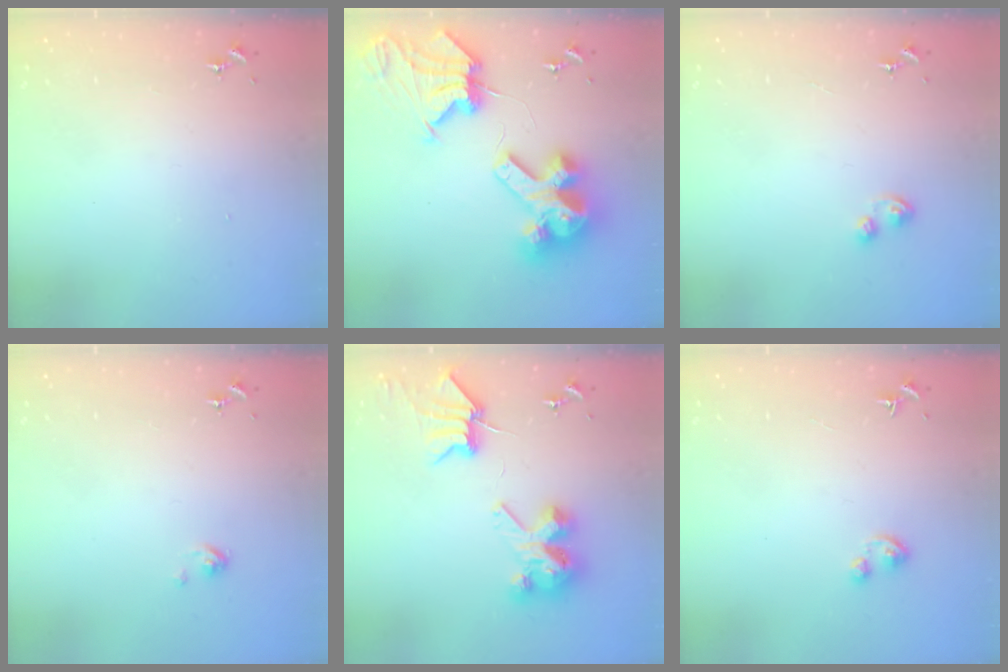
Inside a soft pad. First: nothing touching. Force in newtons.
{"total": 18.6, "press": 18.5, "slide": 2.3}
{"total": 3.3, "press": 3.2, "slide": 0.5}
{"total": 2.4, "press": 2.4, "slide": 0.3}
{"total": 8.8, "press": 8.7, "slide": 1.2}
{"total": 2.9, "press": 2.9, "slide": 0.5}